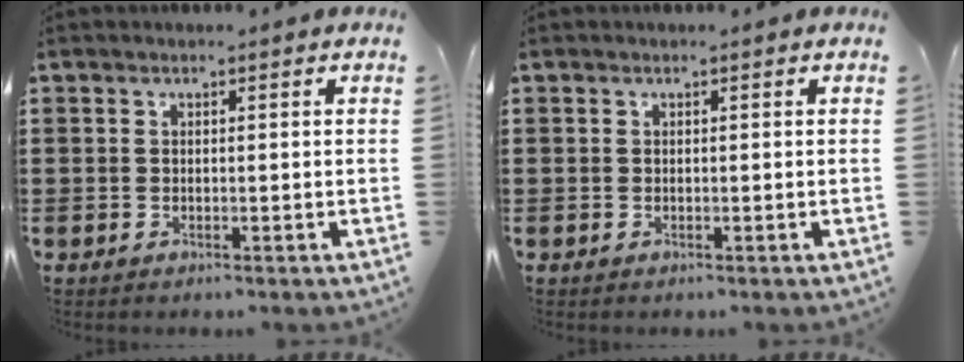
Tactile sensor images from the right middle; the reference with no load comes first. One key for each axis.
{"total": 0.0}